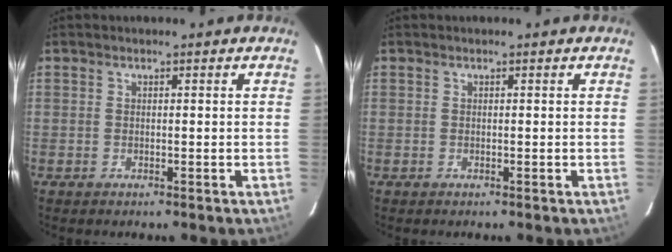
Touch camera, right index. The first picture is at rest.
{"total": 0.0}